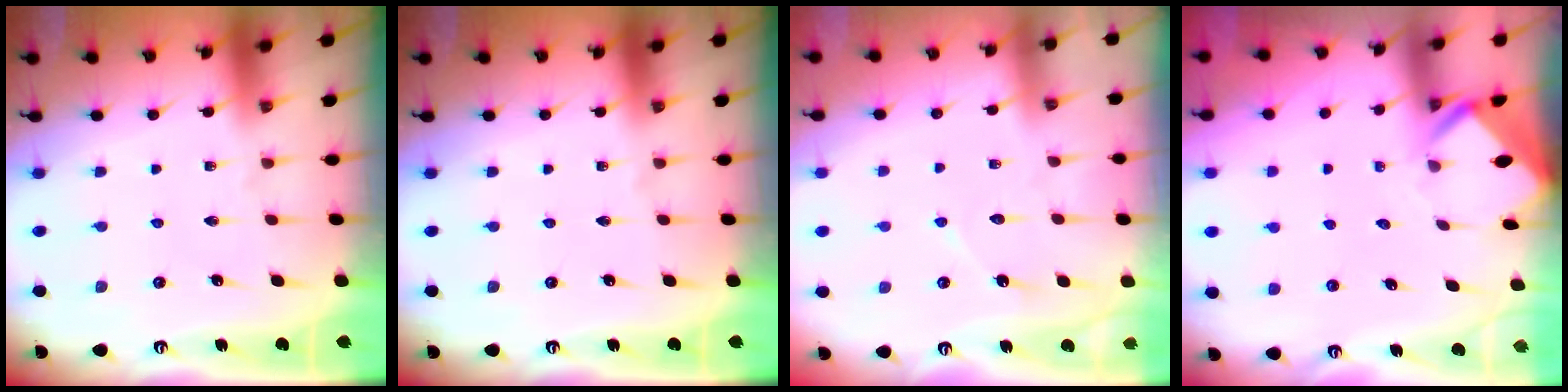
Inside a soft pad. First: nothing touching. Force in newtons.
{"total": 0.0}
{"total": 4.1, "press": 4.1, "slide": 0.3}
{"total": 2.7, "press": 2.7, "slide": 0.2}